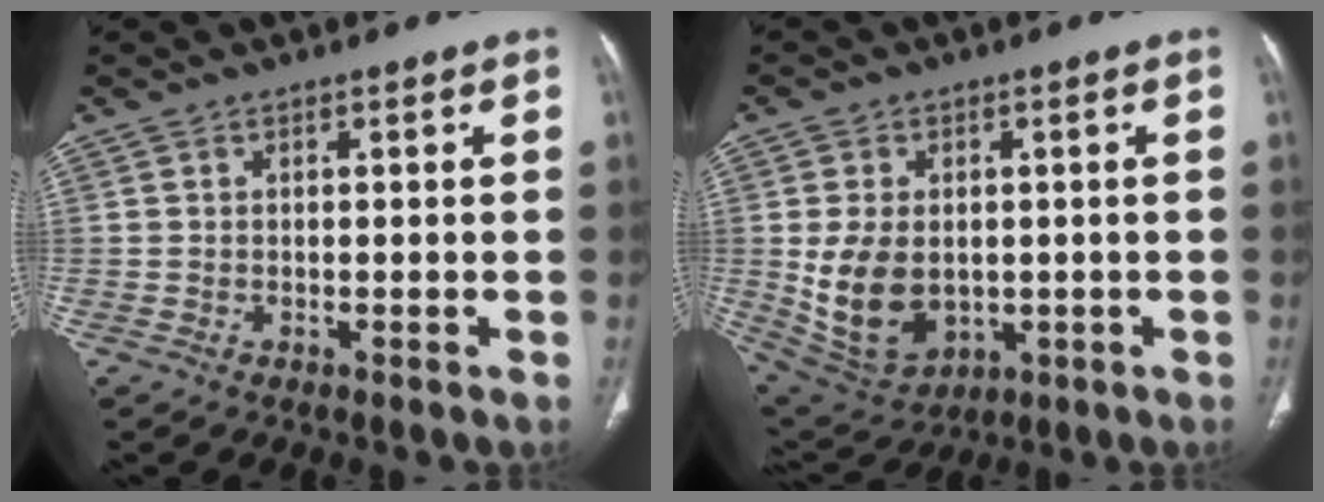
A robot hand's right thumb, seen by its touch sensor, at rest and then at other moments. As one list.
[{"total": 12.6, "force": [-0.7, 8.9, 9.0], "torque": [-0.148, -0.004, 0.015]}]